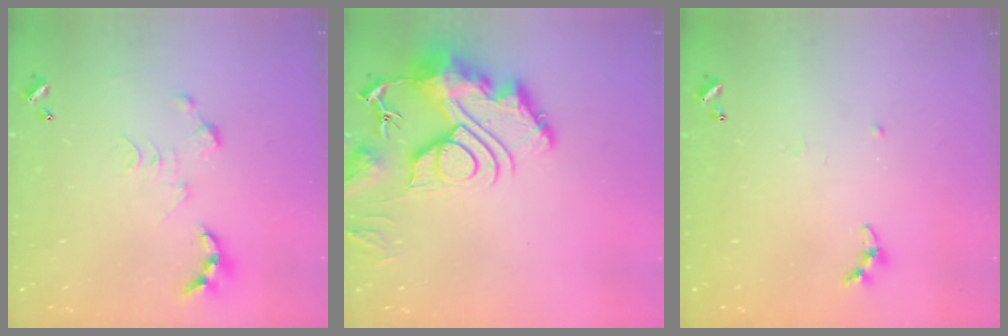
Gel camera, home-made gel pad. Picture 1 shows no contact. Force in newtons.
{"total": 17.8, "press": 17.8, "slide": 1.8}
{"total": 5.3, "press": 5.2, "slide": 0.7}